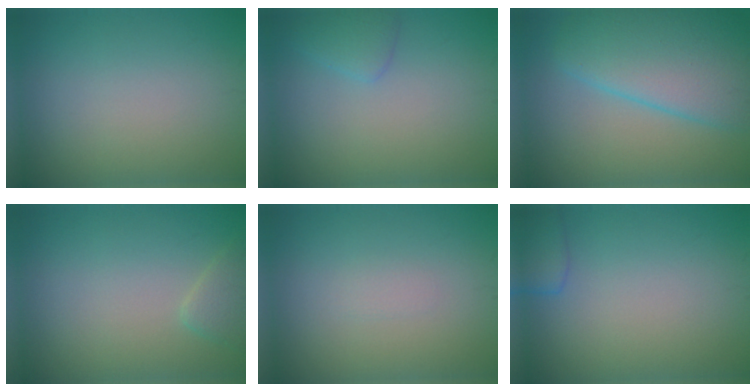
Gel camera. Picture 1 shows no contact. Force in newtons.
{"total": 1.6, "press": 1.6, "slide": 0.1}
{"total": 8.1, "press": 8.1, "slide": 0.5}
{"total": 1.6, "press": 1.6, "slide": 0.1}
{"total": 0.7, "press": 0.7, "slide": 0.1}
{"total": 2.2, "press": 2.2, "slide": 0.1}